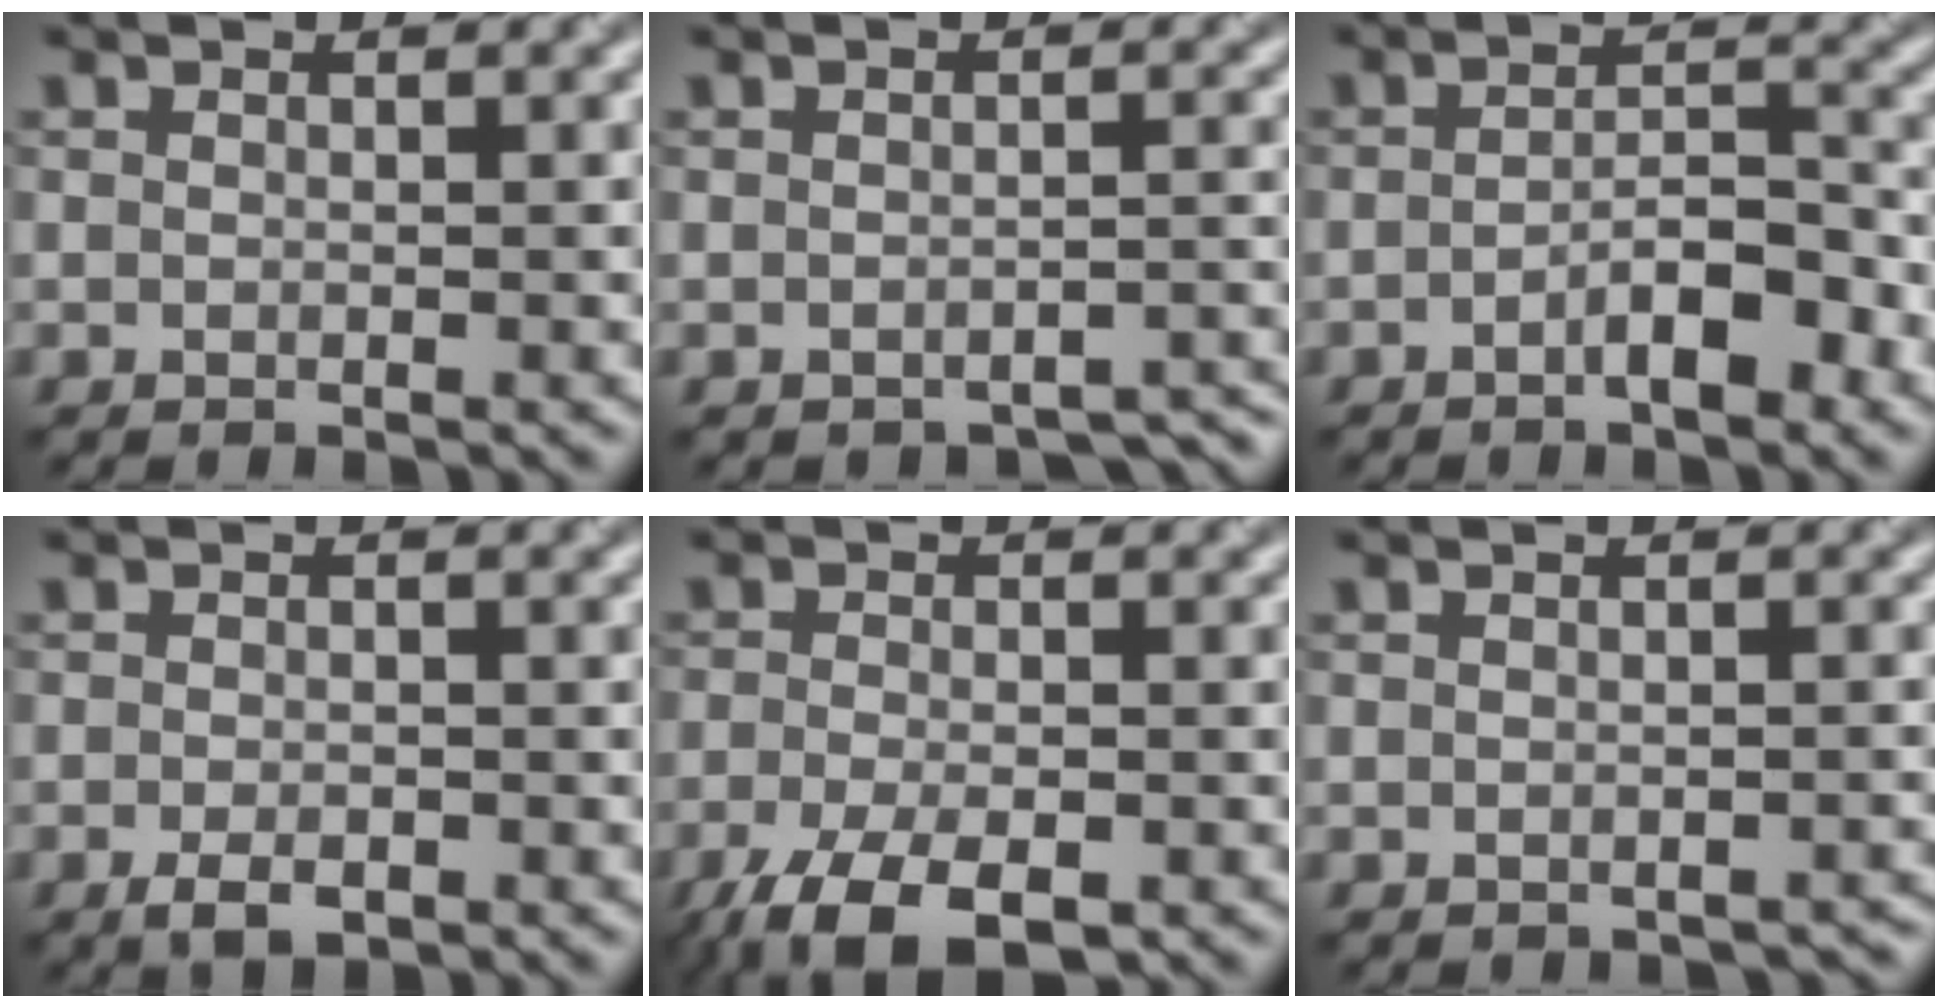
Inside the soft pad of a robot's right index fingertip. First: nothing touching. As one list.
[{"total": 2.4, "force": [-2.2, 0.7, 0.7], "torque": [-0.008, -0.002, -0.022]}, {"total": 3.4, "force": [-1.8, 1.0, 2.8], "torque": [-0.046, 0.013, -0.030]}, {"total": 2.1, "force": [-1.2, 0.9, 1.4], "torque": [-0.030, 0.000, -0.021]}, {"total": 6.7, "force": [-4.1, 2.5, 4.7], "torque": [-0.100, -0.018, -0.077]}, {"total": 1.0, "force": [-0.8, 0.4, 0.2], "torque": [-0.003, -0.003, -0.010]}]